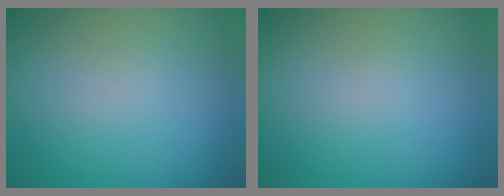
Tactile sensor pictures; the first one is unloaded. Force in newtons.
{"total": 0.0}